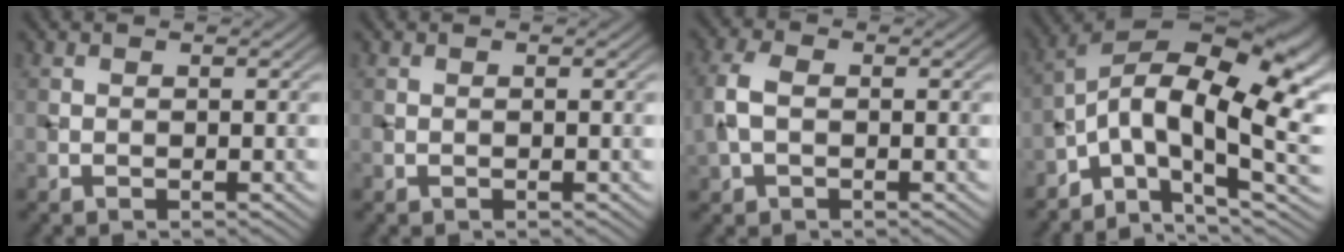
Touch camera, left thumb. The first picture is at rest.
{"total": 0.0}
{"total": 4.1, "force": [-0.1, 2.6, 3.2], "torque": [-0.088, 0.008, -0.008]}
{"total": 17.4, "force": [-3.0, 6.8, 15.7], "torque": [-0.268, -0.003, -0.054]}